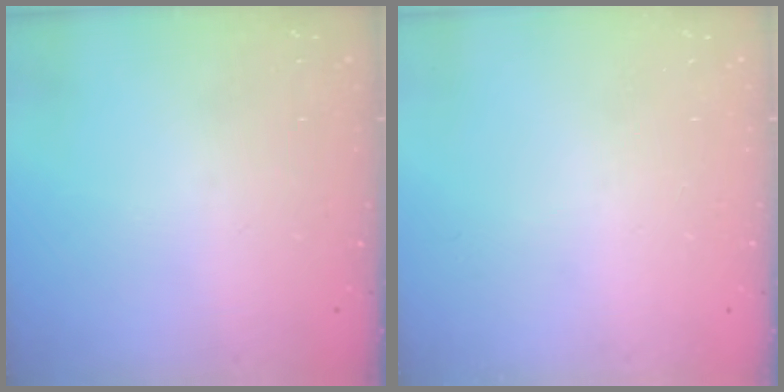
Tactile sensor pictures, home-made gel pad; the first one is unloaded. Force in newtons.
{"total": 0.0}